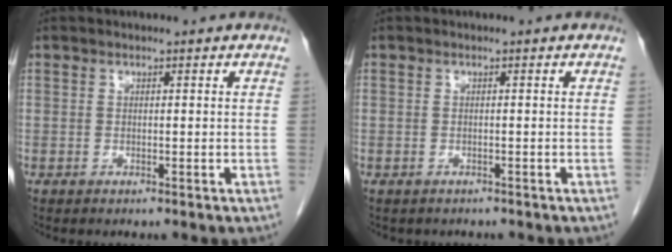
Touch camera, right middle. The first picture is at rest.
{"total": 1.7, "force": [-1.5, 0.8, 0.3], "torque": [-0.018, -0.004, -0.018]}